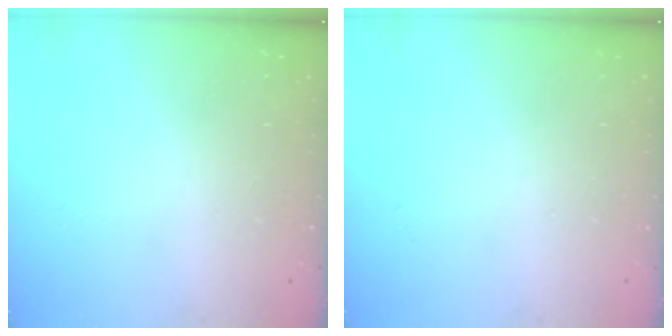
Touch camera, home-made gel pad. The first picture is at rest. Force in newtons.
{"total": 0.0}